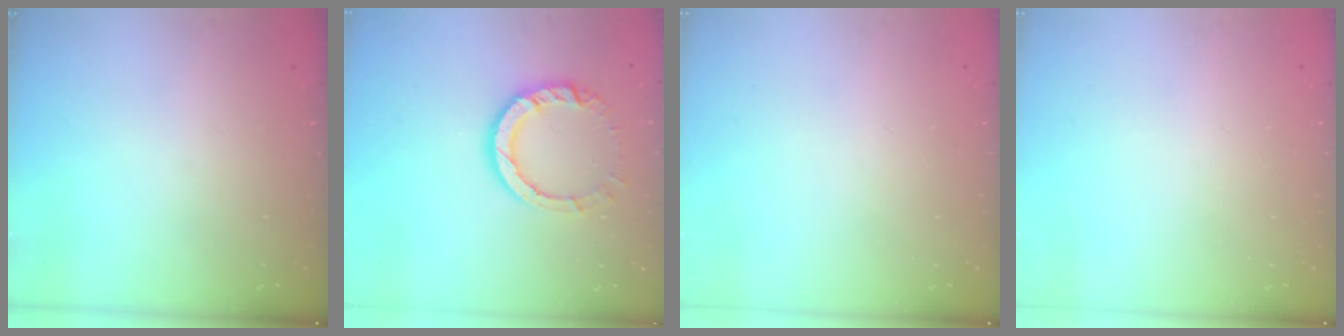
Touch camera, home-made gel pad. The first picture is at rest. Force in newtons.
{"total": 11.3, "press": 11.2, "slide": 1.3}
{"total": 0.0}
{"total": 0.0}